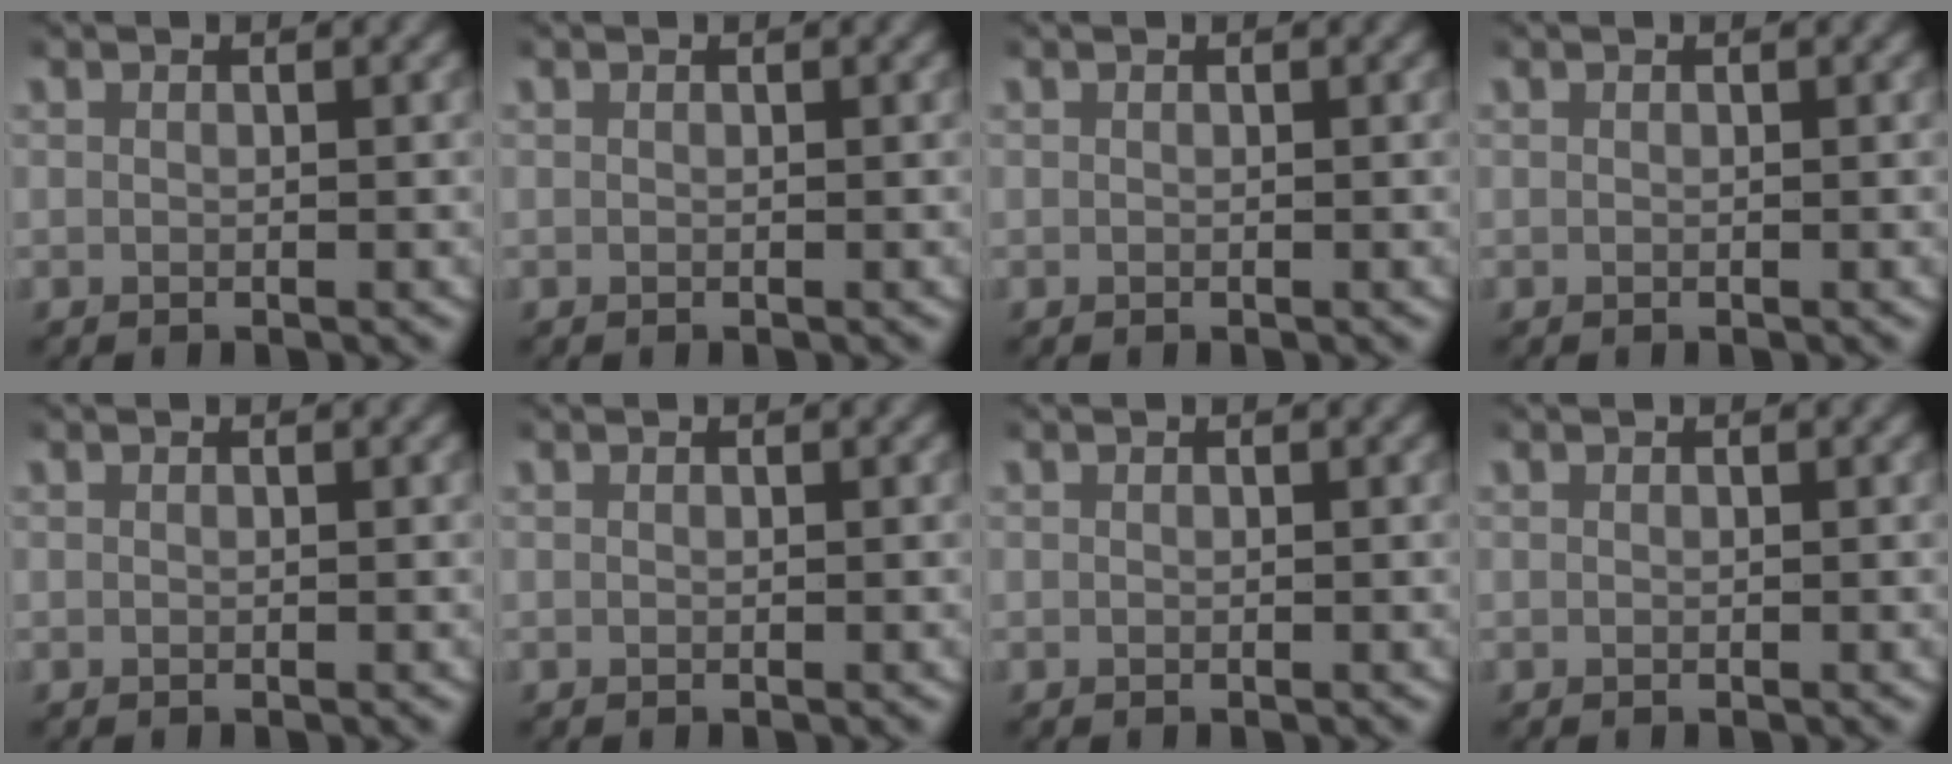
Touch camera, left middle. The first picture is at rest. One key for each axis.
{"total": 0.0}
{"total": 0.0}
{"total": 0.0}
{"total": 0.0}
{"total": 0.0}
{"total": 0.0}
{"total": 0.0}